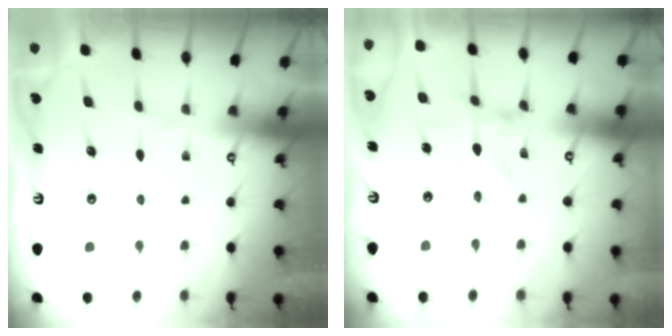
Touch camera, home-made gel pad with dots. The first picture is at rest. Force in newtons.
{"total": 0.0}